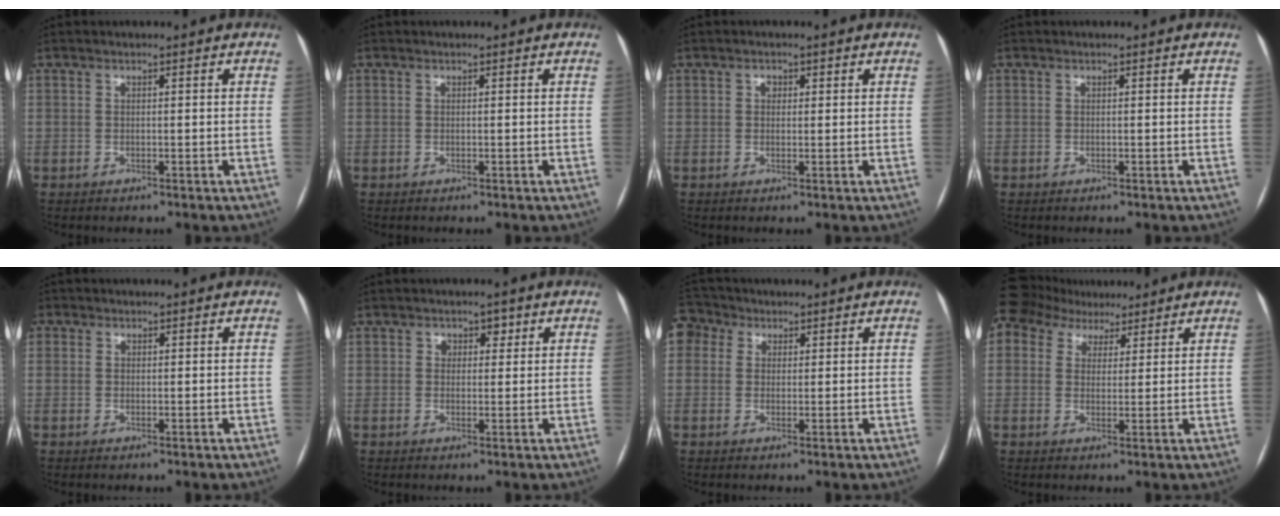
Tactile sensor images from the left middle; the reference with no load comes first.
{"total": 0.0}
{"total": 1.1, "force": [0.4, 0.9, 0.6], "torque": [-0.010, 0.003, 0.005]}
{"total": 0.0}
{"total": 1.4, "force": [0.4, 1.3, 0.3], "torque": [0.004, 0.002, 0.003]}
{"total": 2.1, "force": [1.0, 1.6, 1.0], "torque": [-0.008, 0.003, 0.013]}
{"total": 5.5, "force": [2.5, 4.6, 1.8], "torque": [-0.047, 0.030, 0.049]}
{"total": 10.3, "force": [8.9, 4.7, 2.3], "torque": [-0.058, 0.037, 0.154]}